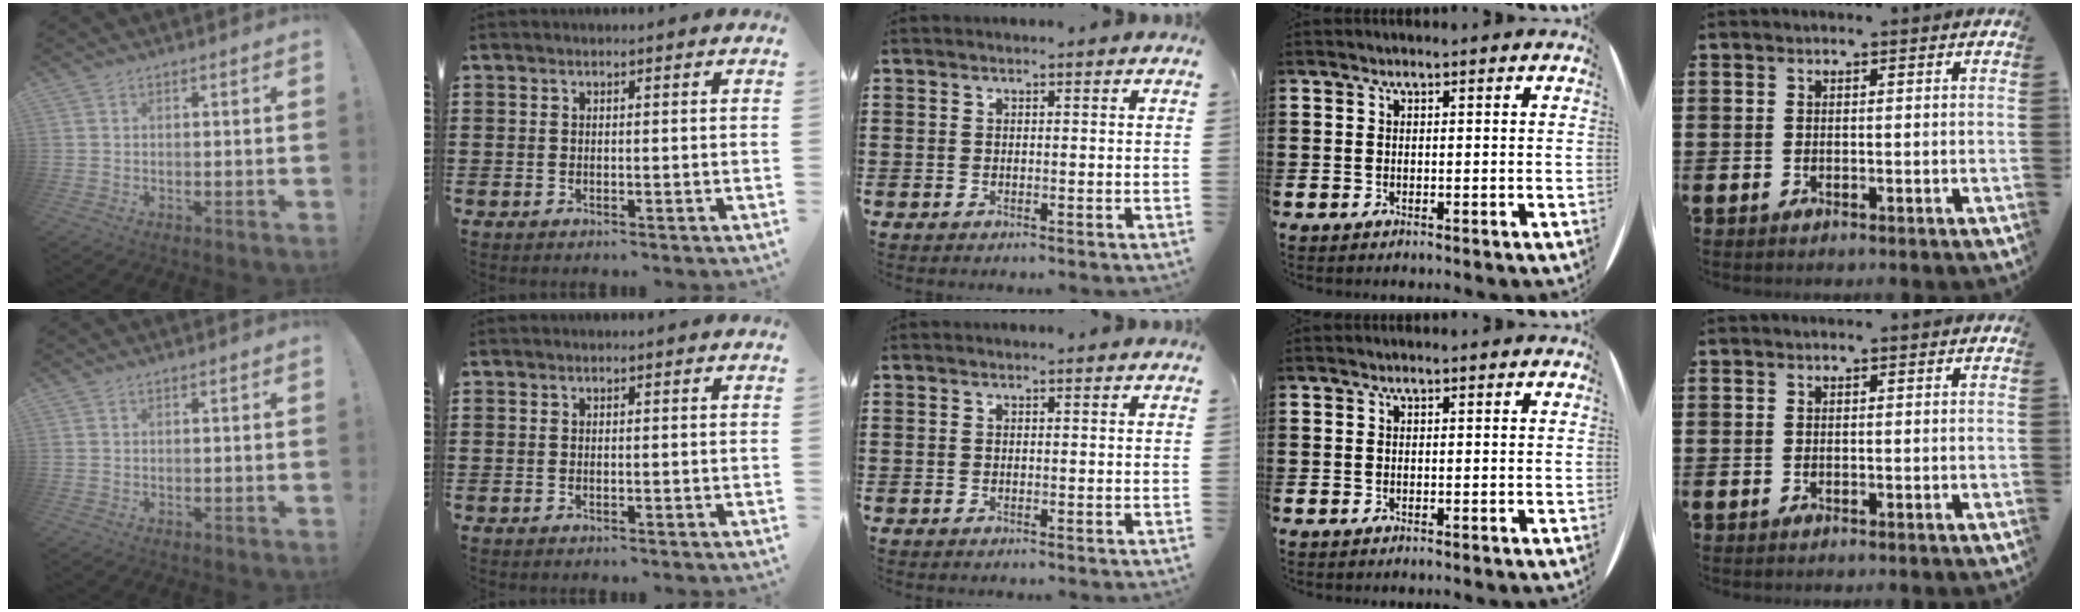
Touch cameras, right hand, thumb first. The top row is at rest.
{}